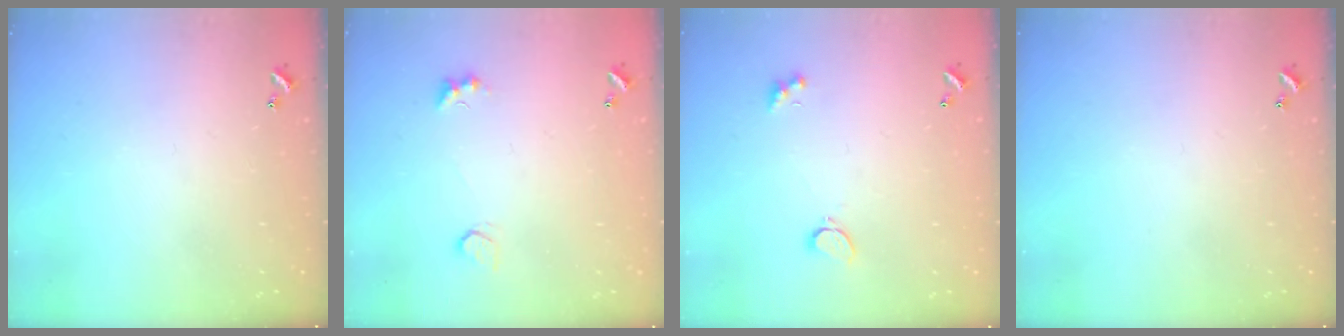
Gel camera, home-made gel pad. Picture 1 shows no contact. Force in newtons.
{"total": 3.0, "press": 2.9, "slide": 0.8}
{"total": 1.9, "press": 1.9, "slide": 0.6}
{"total": 0.0}